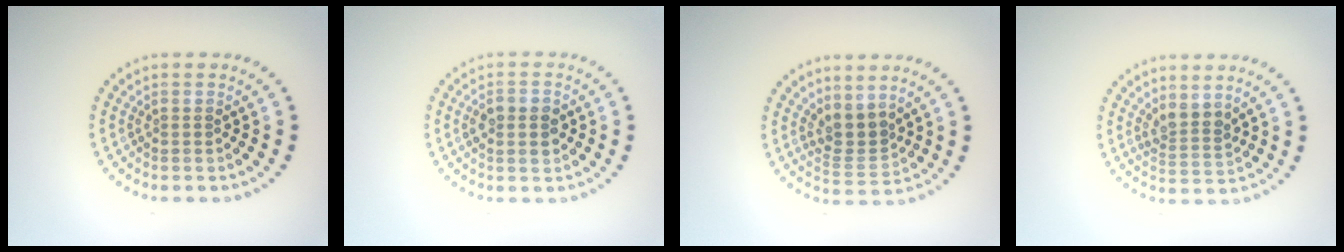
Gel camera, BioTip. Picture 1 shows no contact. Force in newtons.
{"total": 2.6, "press": 2.6, "slide": 0.2}
{"total": 2.7, "press": 2.1, "slide": 1.7}
{"total": 2.2, "press": 1.9, "slide": 1.2}